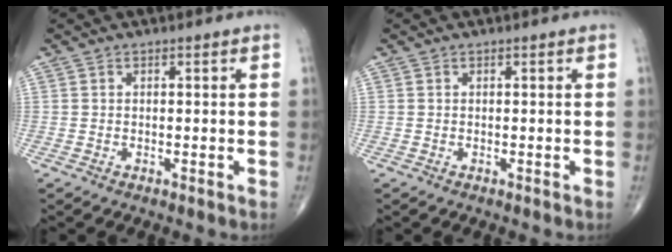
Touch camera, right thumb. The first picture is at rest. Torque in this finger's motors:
{"motor_torque": [0.00, 0.00, 0.02, 0.04, 0.00]}